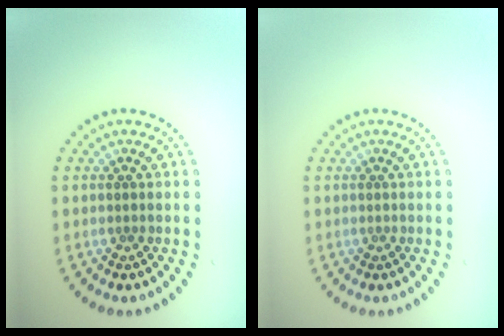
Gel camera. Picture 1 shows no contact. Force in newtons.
{"total": 0.0}